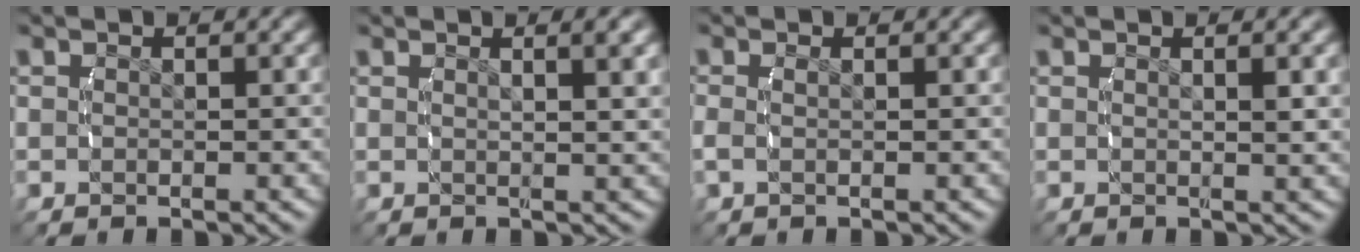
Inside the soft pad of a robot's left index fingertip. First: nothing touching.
{"total": 2.1, "force": [1.2, -0.4, 1.7], "torque": [-0.019, 0.002, 0.024]}
{"total": 1.0, "force": [-0.3, 0.4, 0.9], "torque": [-0.033, -0.008, 0.000]}
{"total": 1.5, "force": [0.7, -0.4, 1.3], "torque": [-0.016, -0.002, 0.015]}